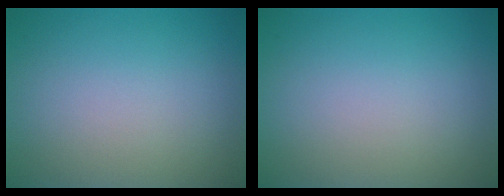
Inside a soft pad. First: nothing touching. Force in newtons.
{"total": 0.0}